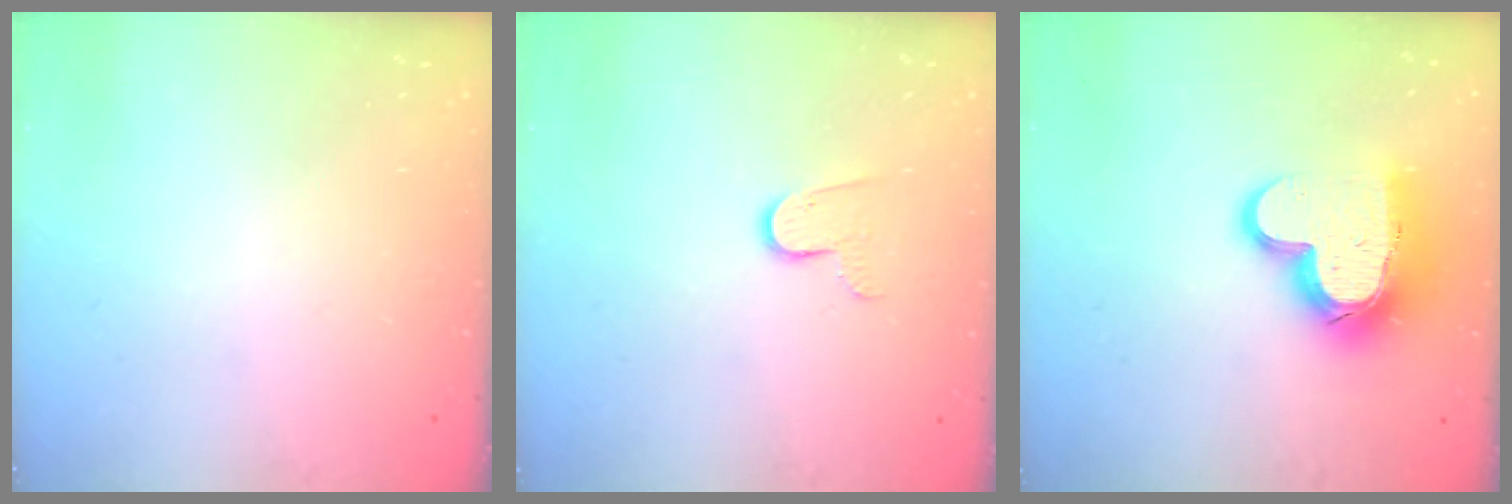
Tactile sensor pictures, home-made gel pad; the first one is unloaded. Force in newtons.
{"total": 7.6, "press": 7.6, "slide": 0.7}
{"total": 16.3, "press": 16.3, "slide": 1.1}